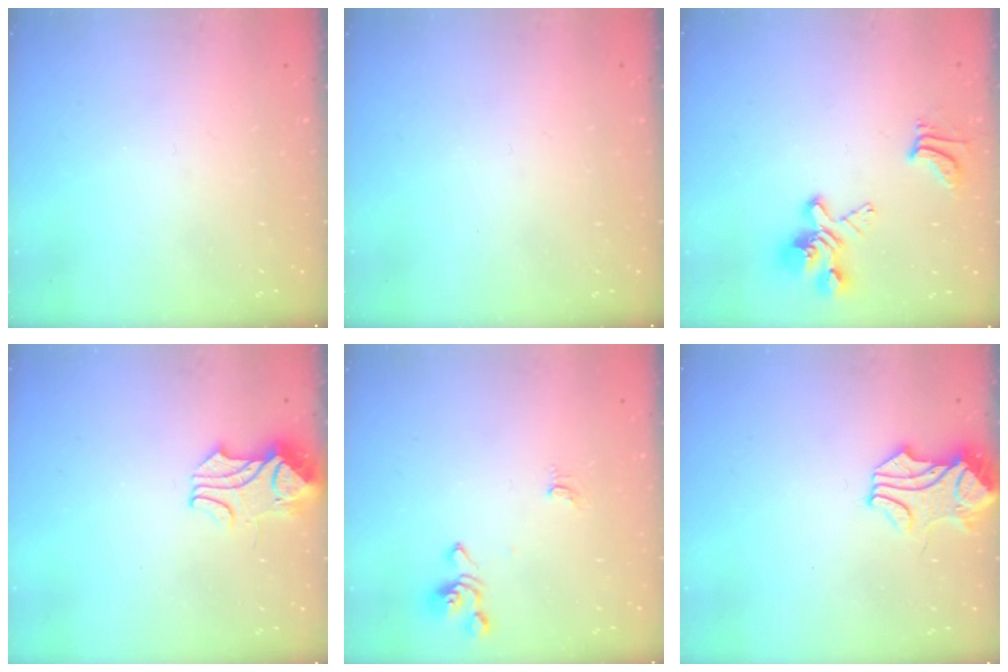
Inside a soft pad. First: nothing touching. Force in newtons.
{"total": 0.0}
{"total": 6.1, "press": 5.9, "slide": 1.7}
{"total": 2.4, "press": 2.3, "slide": 0.8}
{"total": 1.3, "press": 1.3, "slide": 0.5}
{"total": 1.9, "press": 1.8, "slide": 0.6}